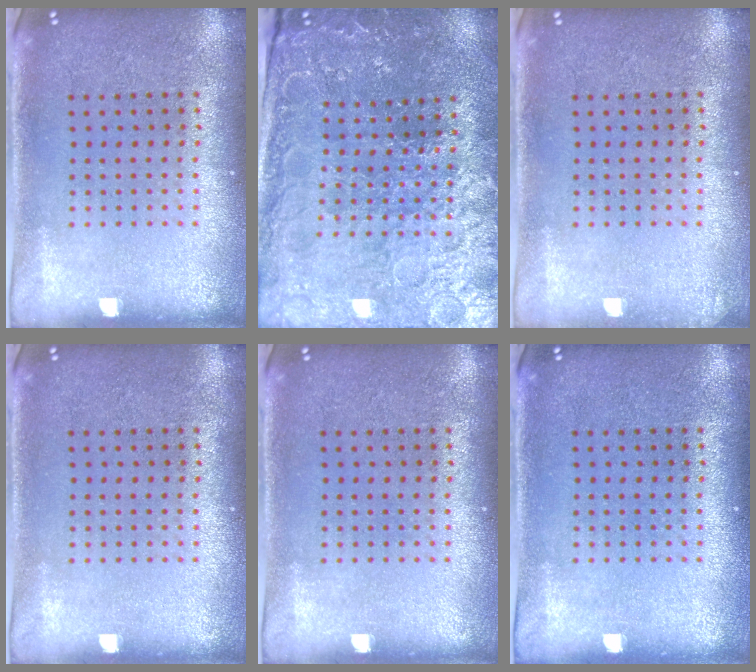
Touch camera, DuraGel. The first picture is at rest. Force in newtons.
{"total": 3.3, "press": 3.3, "slide": 0.4}
{"total": 0.6, "press": 0.6, "slide": 0.0}
{"total": 0.0}
{"total": 0.0}
{"total": 0.0}